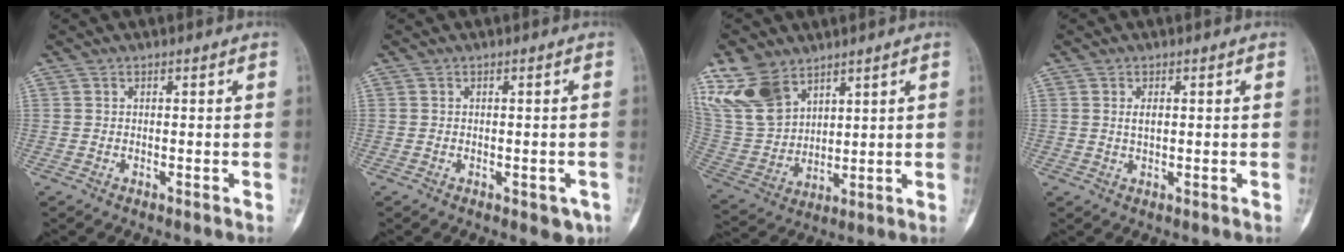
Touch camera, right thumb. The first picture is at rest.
{"total": 2.9, "force": [-1.2, 1.6, 2.1], "torque": [-0.006, 0.005, -0.010]}
{"total": 13.5, "force": [8.7, 8.1, 6.5], "torque": [-0.122, -0.030, 0.195]}
{"total": 1.7, "force": [0.4, 0.8, 1.4], "torque": [-0.022, -0.003, 0.009]}